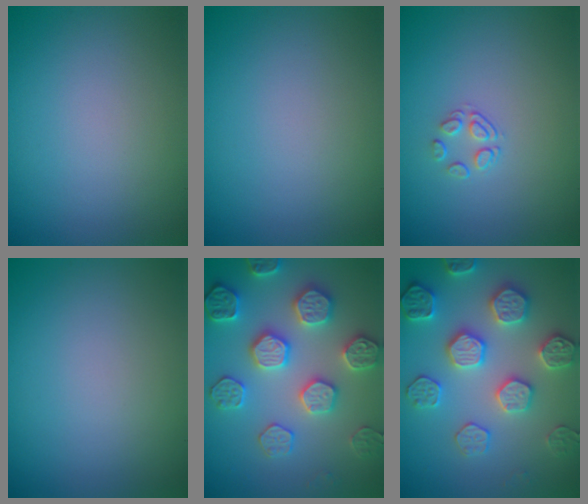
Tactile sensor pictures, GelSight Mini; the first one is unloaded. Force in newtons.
{"total": 0.0}
{"total": 1.5, "press": 0.8, "slide": 1.3}
{"total": 0.0}
{"total": 5.4, "press": 5.3, "slide": 1.2}
{"total": 4.9, "press": 4.9, "slide": 0.5}